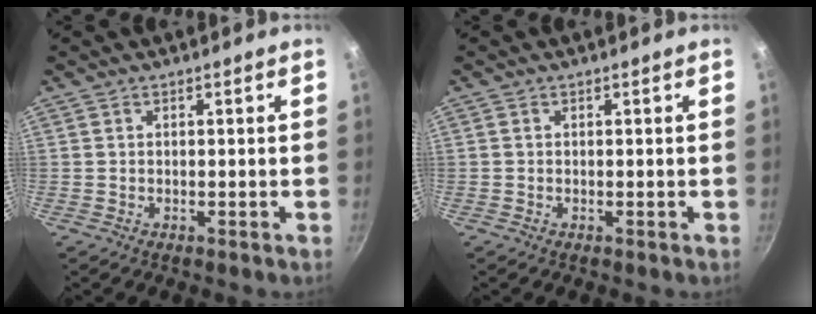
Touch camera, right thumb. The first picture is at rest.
{"total": 0.0}